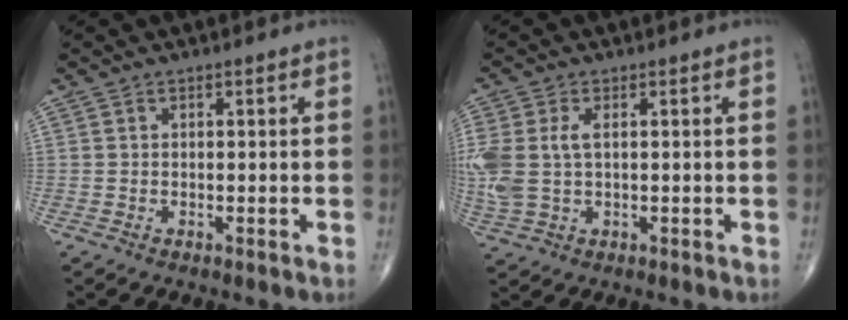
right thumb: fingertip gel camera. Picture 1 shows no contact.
{"total": 8.8, "force": [0.8, 5.2, 7.1], "torque": [-0.193, 0.009, 0.026]}